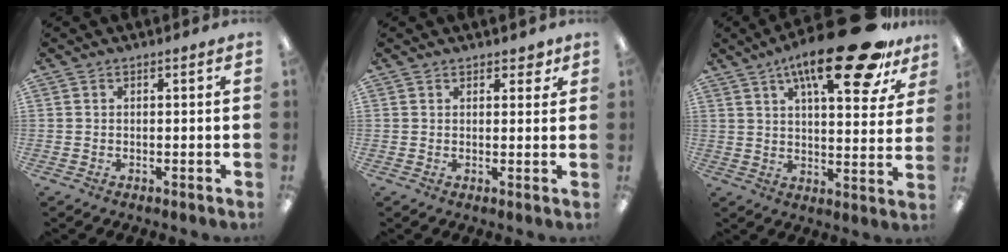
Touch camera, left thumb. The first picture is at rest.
{"total": 2.6, "force": [1.9, 1.5, 1.1], "torque": [-0.008, -0.003, 0.031]}
{"total": 21.7, "force": [13.5, 6.6, 15.8], "torque": [-0.236, -0.066, 0.211]}